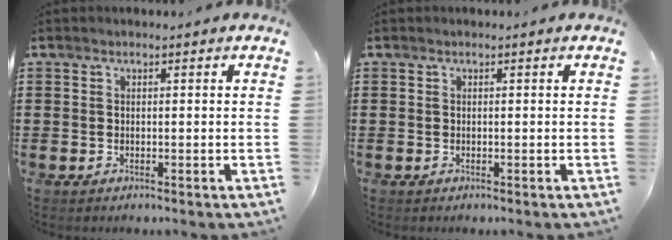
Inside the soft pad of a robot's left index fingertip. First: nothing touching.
{"total": 0.0}